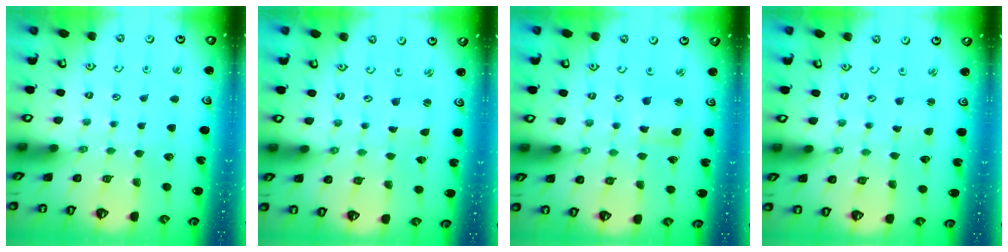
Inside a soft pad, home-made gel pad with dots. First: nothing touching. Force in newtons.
{"total": 0.0}
{"total": 3.9, "press": 3.9, "slide": 0.4}
{"total": 1.0, "press": 0.9, "slide": 0.1}